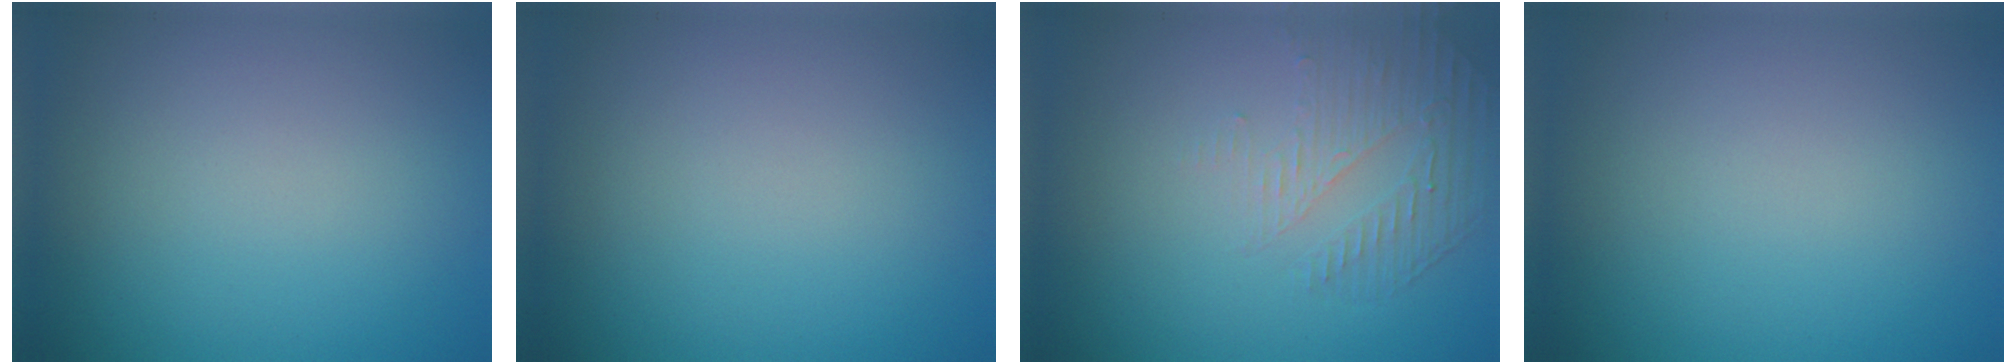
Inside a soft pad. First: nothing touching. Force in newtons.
{"total": 0.0}
{"total": 1.8, "press": 1.1, "slide": 1.5}
{"total": 0.0}